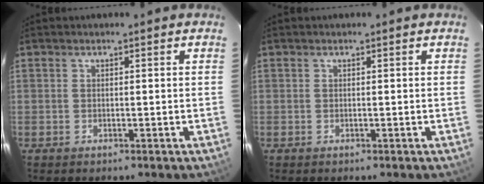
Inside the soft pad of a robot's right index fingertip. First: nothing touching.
{"total": 0.0}